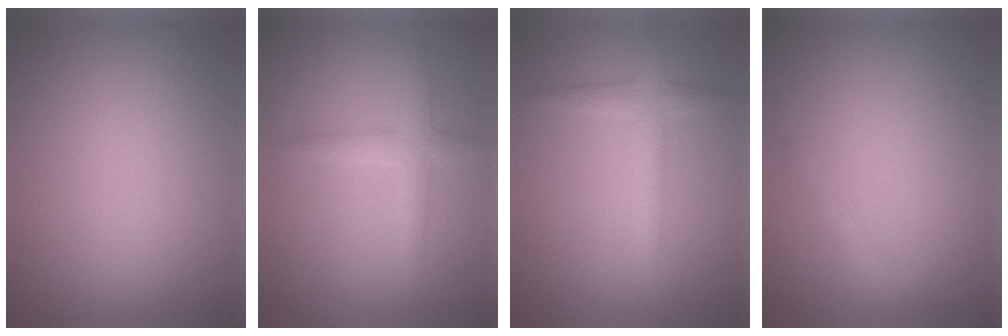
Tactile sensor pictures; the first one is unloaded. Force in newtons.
{"total": 2.3, "press": 2.3, "slide": 0.0}
{"total": 2.4, "press": 2.4, "slide": 0.1}
{"total": 1.3, "press": 1.3, "slide": 0.1}